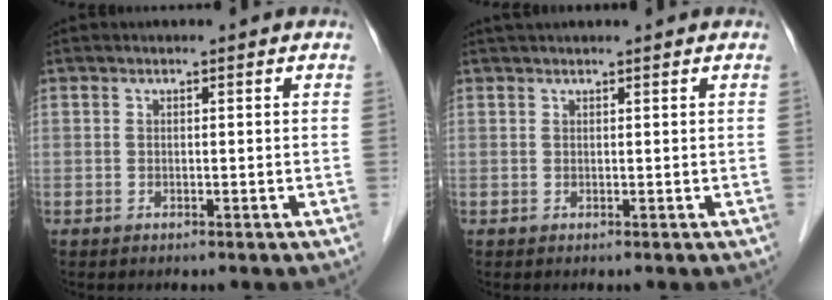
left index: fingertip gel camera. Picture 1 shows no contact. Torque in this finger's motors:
{"motor_torque": [0.61, -0.66, 0.08, 0.09]}